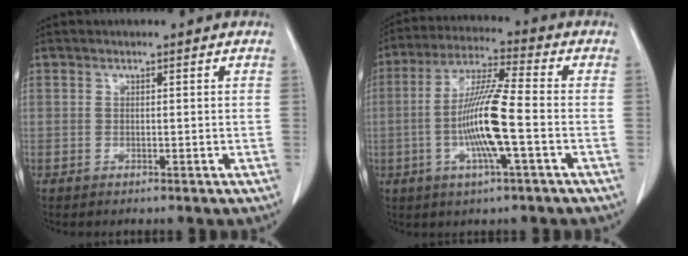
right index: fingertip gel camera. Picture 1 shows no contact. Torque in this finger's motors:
{"motor_torque": [1.80, -0.34, 0.79, 0.20]}